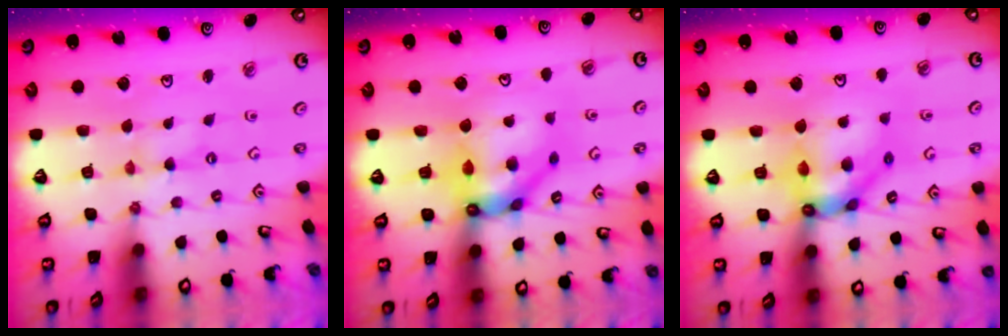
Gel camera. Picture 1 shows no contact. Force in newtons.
{"total": 12.1, "press": 12.0, "slide": 1.3}
{"total": 10.9, "press": 10.8, "slide": 1.2}